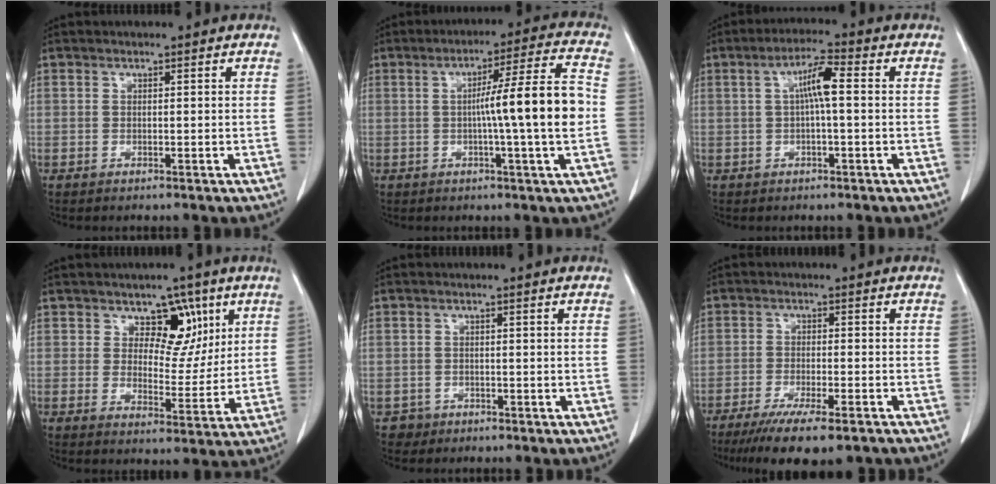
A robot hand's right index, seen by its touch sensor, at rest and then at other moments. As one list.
[{"total": 11.7, "force": [-0.8, -1.3, 11.5], "torque": [-0.179, 0.006, -0.016]}, {"total": 5.2, "force": [0.6, 0.6, 5.1], "torque": [-0.094, 0.014, 0.008]}, {"total": 7.2, "force": [3.5, 4.7, 4.1], "torque": [-0.044, 0.004, 0.055]}, {"total": 2.0, "force": [-1.0, 1.7, -0.3], "torque": [0.008, 0.010, -0.017]}, {"total": 12.2, "force": [-9.3, 2.0, 7.5], "torque": [-0.109, -0.021, -0.141]}]